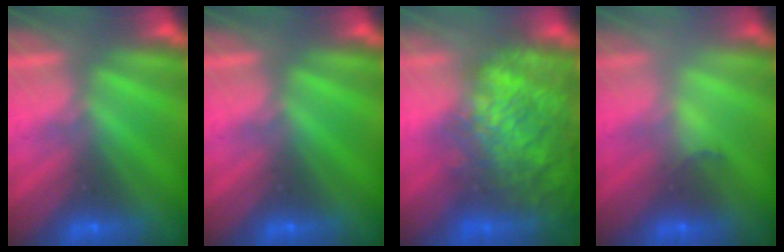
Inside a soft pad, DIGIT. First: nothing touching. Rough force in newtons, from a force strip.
{"total": 0.0}
{"total": 8.9}
{"total": 2.1}